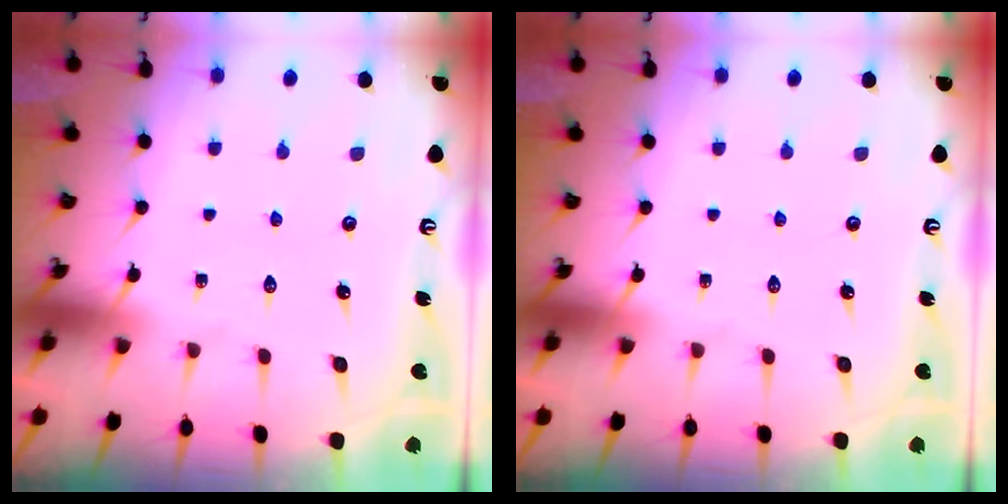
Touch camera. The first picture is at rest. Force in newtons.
{"total": 0.0}